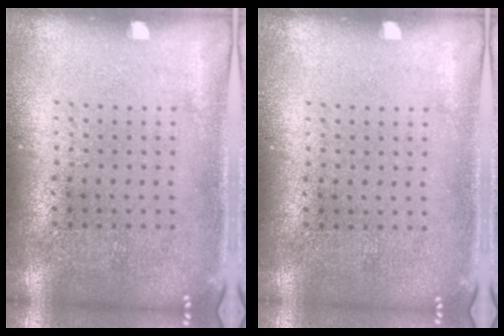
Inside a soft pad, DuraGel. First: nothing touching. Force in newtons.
{"total": 0.0}